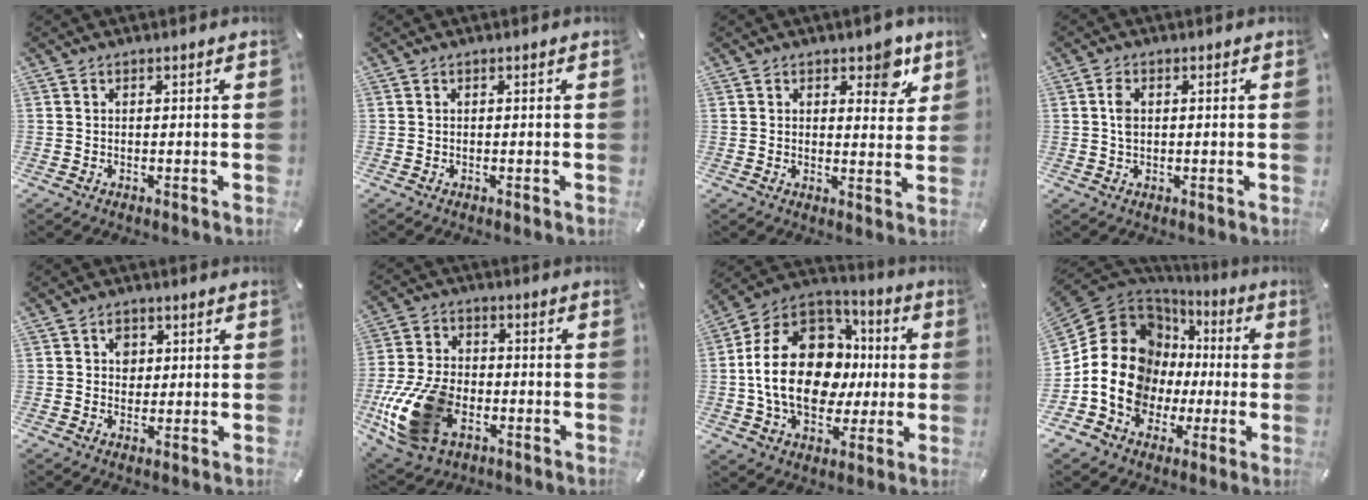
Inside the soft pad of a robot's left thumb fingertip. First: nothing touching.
{"total": 0.0}
{"total": 6.6, "force": [4.0, 3.6, 3.9], "torque": [-0.032, -0.018, 0.062]}
{"total": 2.9, "force": [0.4, 1.8, 2.2], "torque": [-0.047, 0.006, 0.005]}
{"total": 3.7, "force": [0.7, 3.2, 1.5], "torque": [-0.012, -0.003, 0.006]}
{"total": 18.1, "force": [-6.1, 11.9, 12.2], "torque": [-0.252, 0.033, -0.097]}
{"total": 22.1, "force": [-0.4, 16.6, 14.6], "torque": [-0.290, 0.012, 0.001]}
{"total": 17.0, "force": [-1.4, 14.4, 8.9], "torque": [-0.199, -0.015, -0.029]}